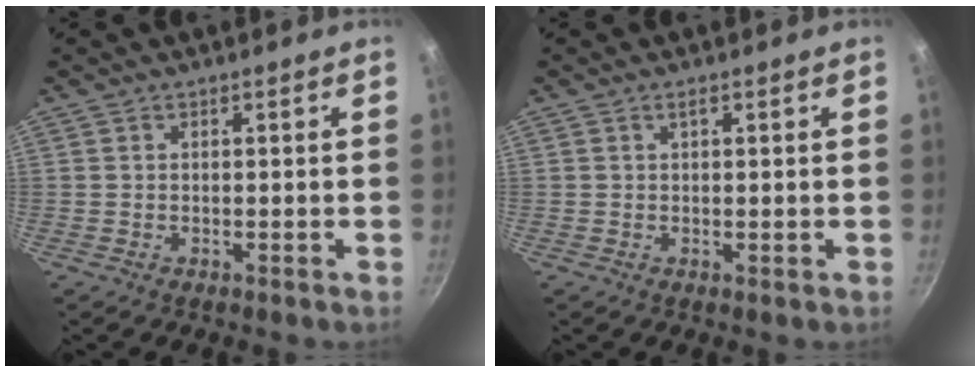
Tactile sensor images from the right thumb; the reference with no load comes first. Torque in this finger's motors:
{"motor_torque": [-0.32, -0.43, 0.25, -0.07, 0.01]}